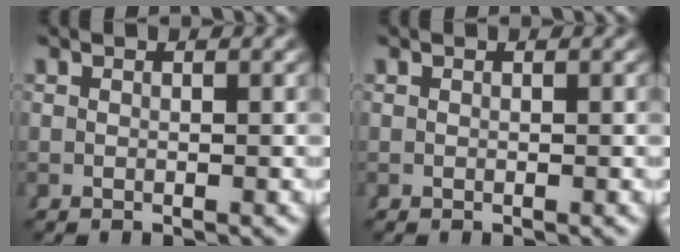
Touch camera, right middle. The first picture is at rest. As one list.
[{"total": 0.0}]